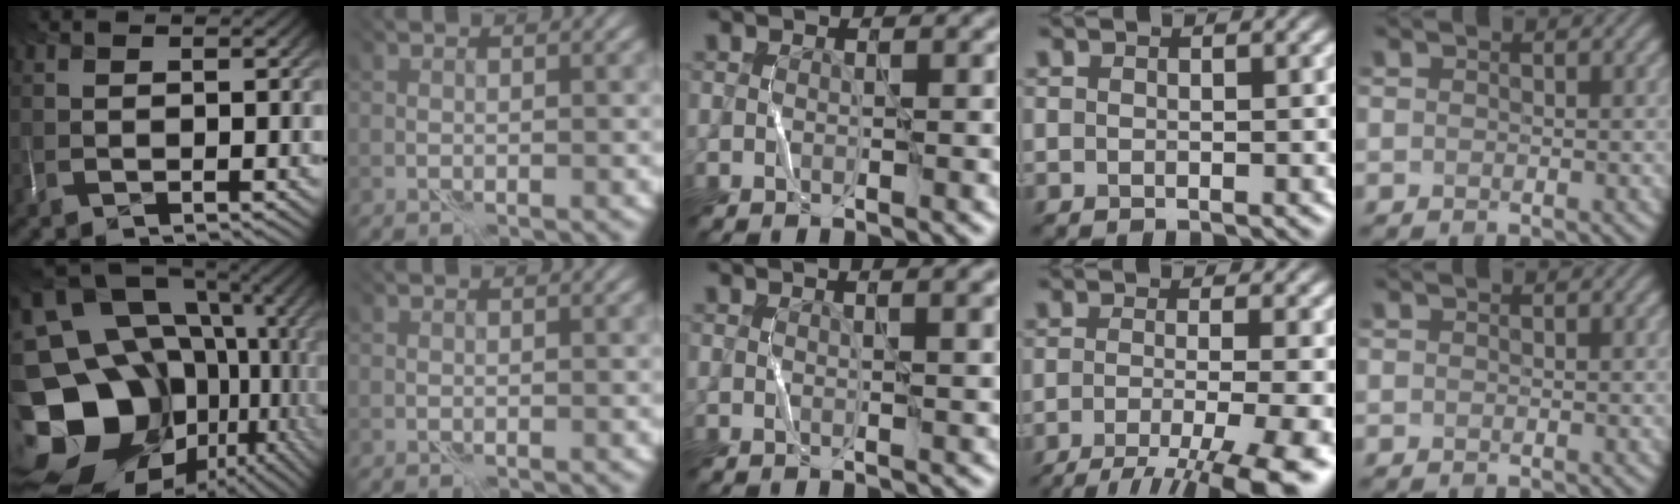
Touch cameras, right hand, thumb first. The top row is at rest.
{"thumb": {"total": 21.5, "force": [-5.1, 17.9, 10.7], "torque": [-0.247, -0.046, -0.073]}, "middle": {"total": 3.1, "force": [0.8, 1.2, 2.8], "torque": [-0.016, 0.016, 0.001]}, "ring": {"total": 8.2, "force": [-5.7, 1.0, 5.7], "torque": [-0.121, -0.006, -0.065]}}